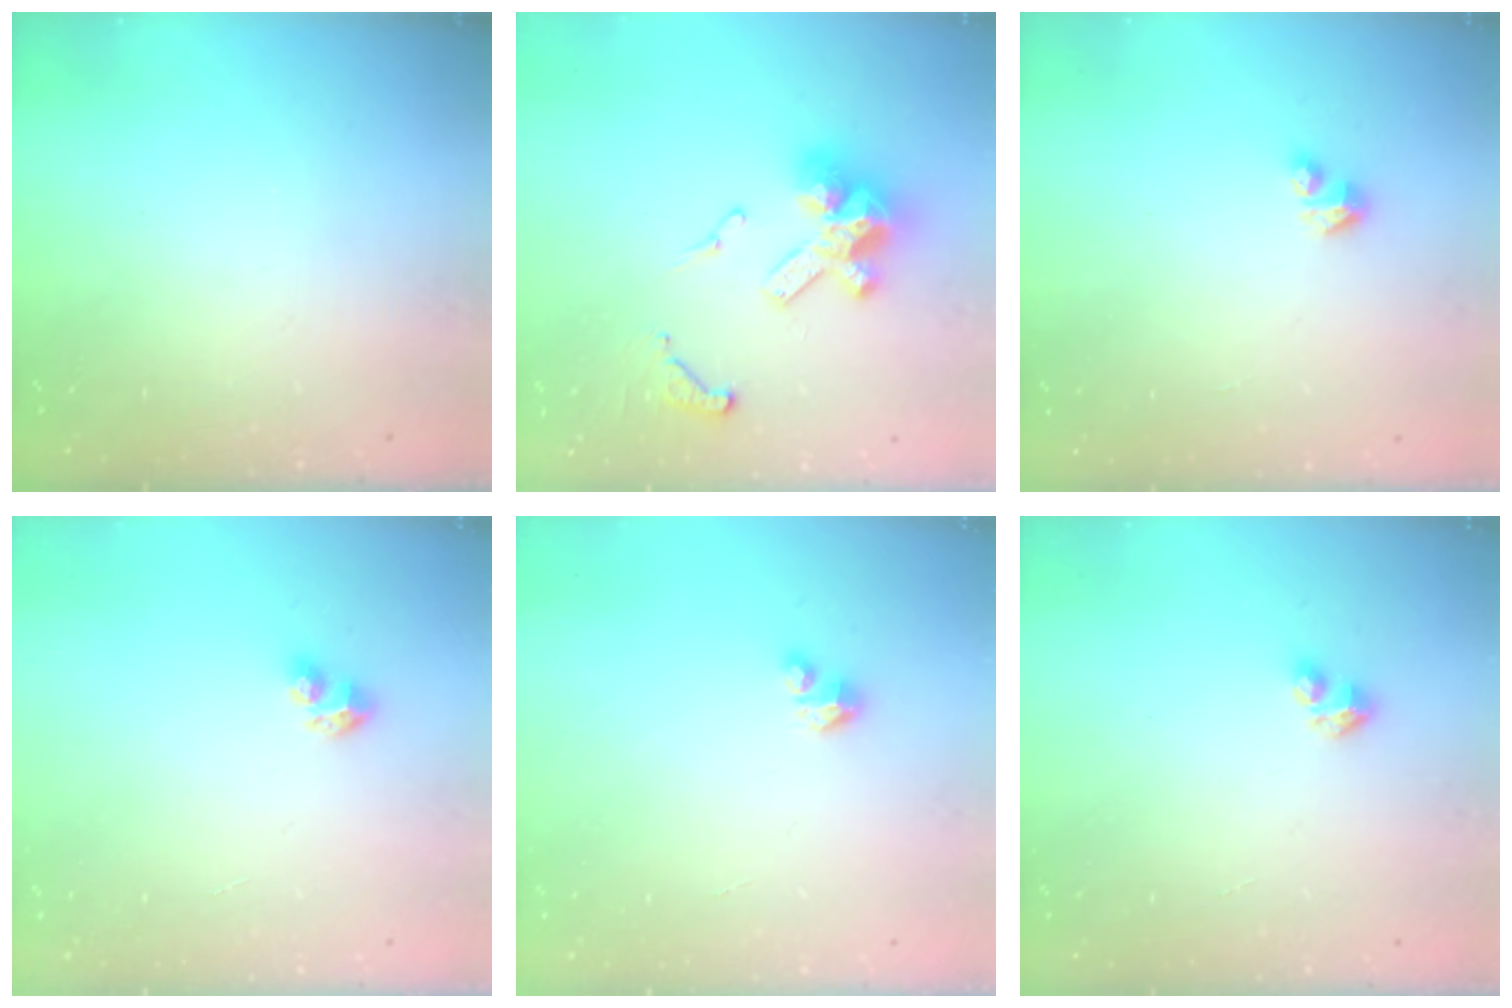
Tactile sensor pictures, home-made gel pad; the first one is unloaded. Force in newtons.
{"total": 14.9, "press": 14.8, "slide": 1.8}
{"total": 2.9, "press": 2.8, "slide": 0.6}
{"total": 4.7, "press": 4.6, "slide": 0.9}
{"total": 1.9, "press": 1.9, "slide": 0.1}
{"total": 3.2, "press": 3.2, "slide": 0.5}